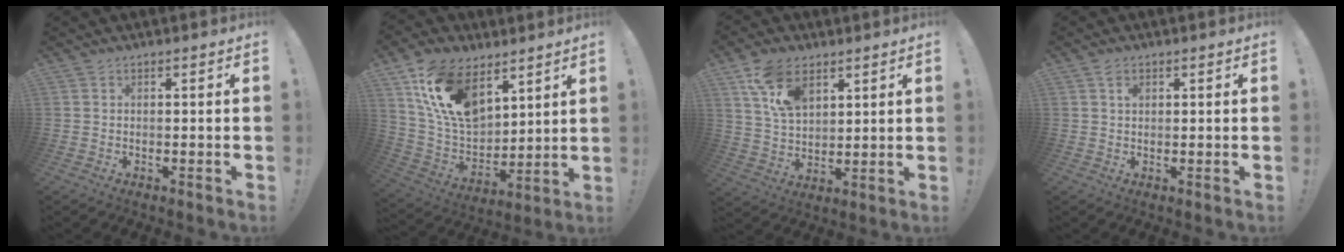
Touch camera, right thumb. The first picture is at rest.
{"total": 18.3, "force": [9.8, 11.2, 10.6], "torque": [-0.208, -0.055, 0.183]}
{"total": 11.7, "force": [7.1, 6.4, 6.7], "torque": [-0.121, -0.026, 0.136]}
{"total": 1.6, "force": [0.8, 0.9, 0.9], "torque": [-0.009, -0.002, 0.013]}